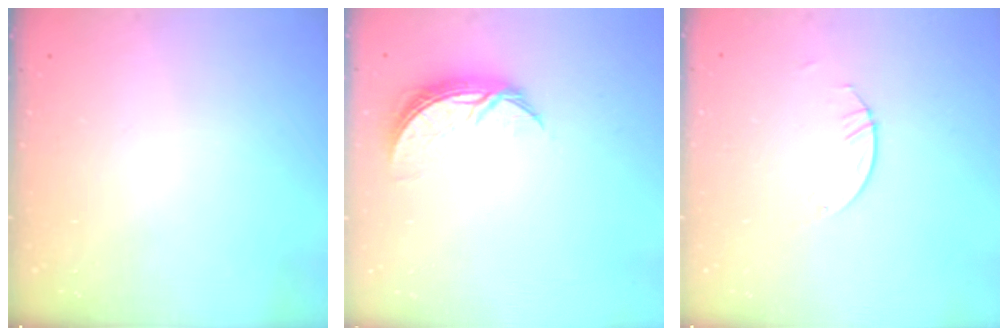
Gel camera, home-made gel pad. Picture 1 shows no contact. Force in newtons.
{"total": 7.6, "press": 7.6, "slide": 0.5}
{"total": 1.1, "press": 1.1, "slide": 0.1}